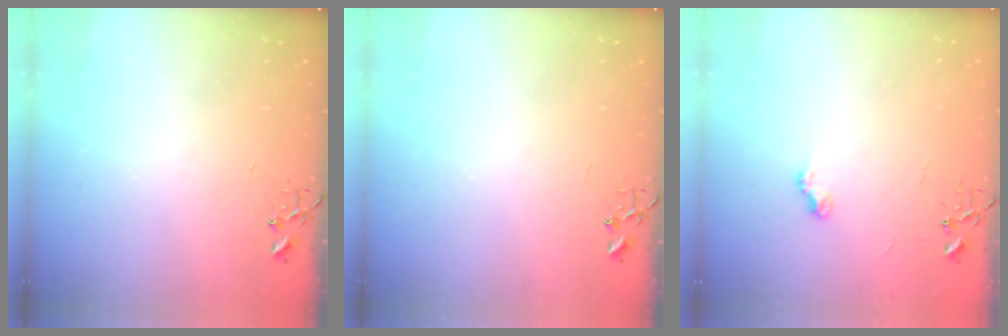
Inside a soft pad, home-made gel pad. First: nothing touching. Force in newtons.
{"total": 0.0}
{"total": 7.1, "press": 7.1, "slide": 0.5}